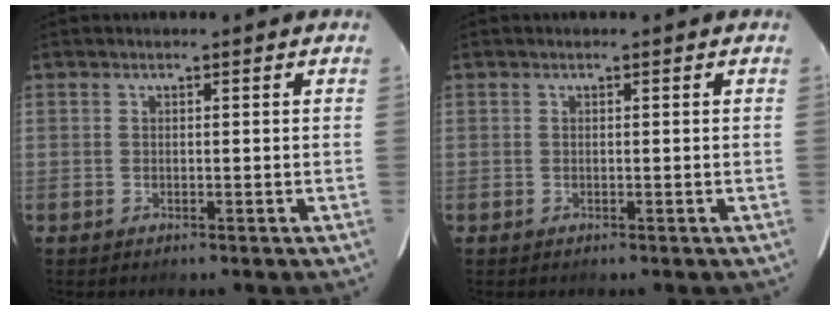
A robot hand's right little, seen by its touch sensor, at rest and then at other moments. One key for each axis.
{"total": 0.0}